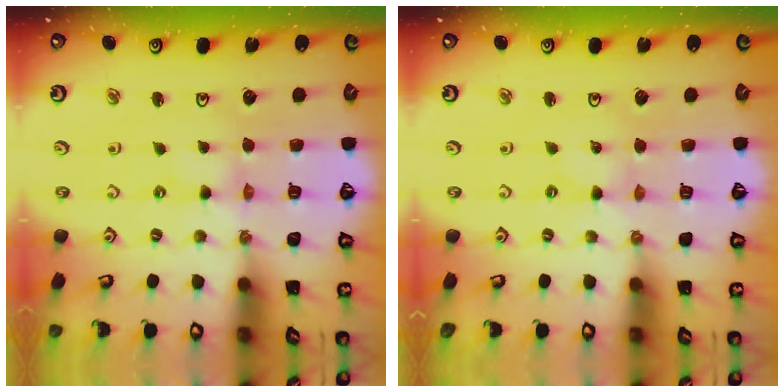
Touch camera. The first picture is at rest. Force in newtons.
{"total": 0.0}